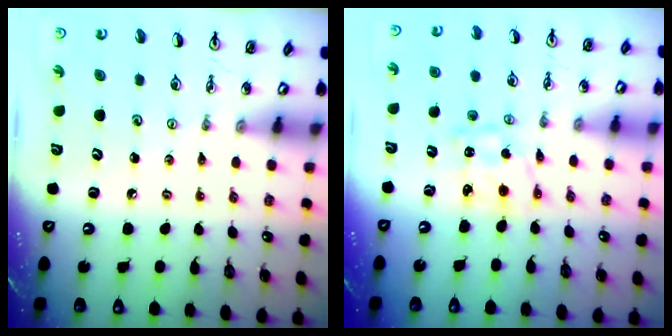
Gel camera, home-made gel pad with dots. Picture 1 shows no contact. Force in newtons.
{"total": 1.4, "press": 1.4, "slide": 0.0}